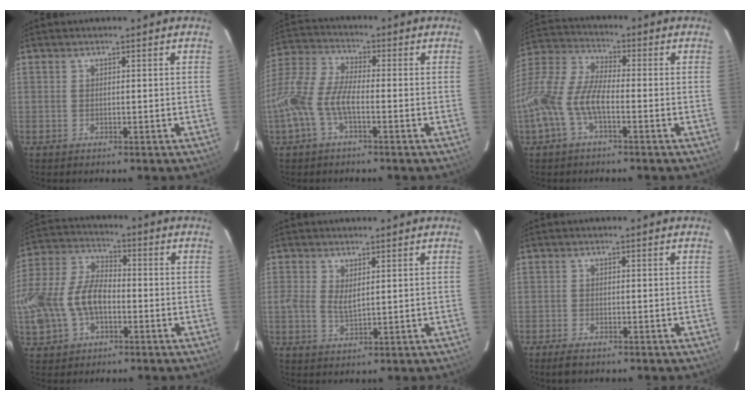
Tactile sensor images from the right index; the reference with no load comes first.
{"total": 11.2, "force": [-3.5, 4.3, 9.8], "torque": [-0.223, 0.006, -0.075]}
{"total": 13.4, "force": [-4.1, 5.5, 11.5], "torque": [-0.255, 0.006, -0.091]}
{"total": 16.1, "force": [-3.7, 10.0, 12.0], "torque": [-0.280, 0.014, -0.066]}
{"total": 3.2, "force": [0.7, 1.5, 2.8], "torque": [-0.053, -0.003, 0.014]}
{"total": 2.8, "force": [-2.1, 1.0, 1.5], "torque": [-0.037, -0.007, -0.039]}